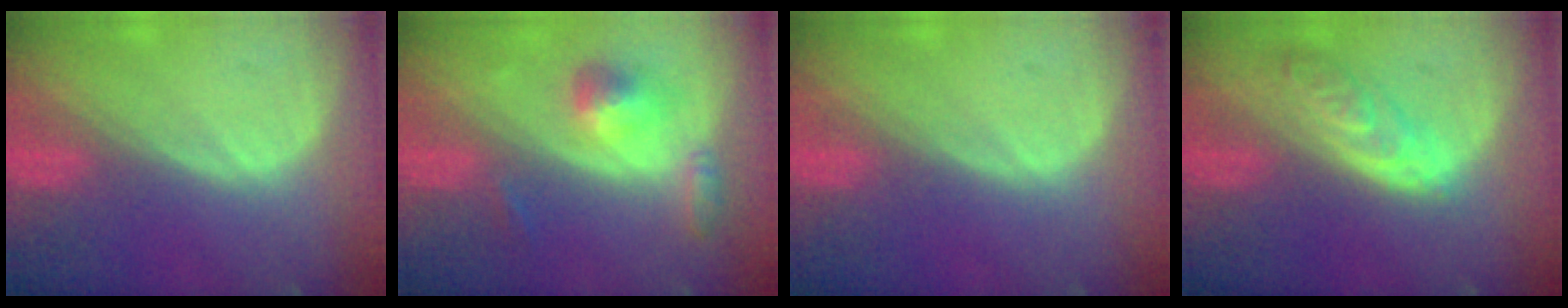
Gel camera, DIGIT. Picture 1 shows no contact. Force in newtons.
{"total": 5.2, "press": 4.9, "slide": 1.7}
{"total": 0.0}
{"total": 5.5, "press": 5.4, "slide": 0.7}